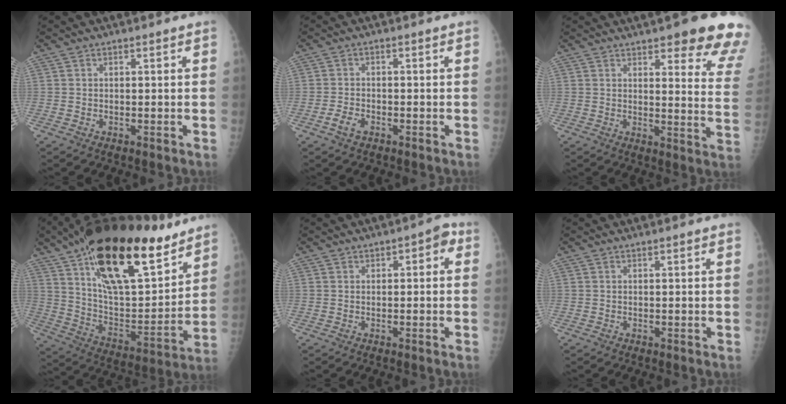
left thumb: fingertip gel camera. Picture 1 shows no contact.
{"total": 2.7, "force": [-1.6, 1.7, 1.5], "torque": [-0.023, 0.007, -0.031]}
{"total": 17.5, "force": [12.6, 4.2, 11.4], "torque": [-0.107, -0.061, 0.136]}
{"total": 29.5, "force": [18.5, 11.6, 19.9], "torque": [-0.294, -0.056, 0.308]}
{"total": 2.7, "force": [0.6, 1.8, 1.9], "torque": [-0.005, 0.011, -0.001]}
{"total": 0.6, "force": [0.5, 0.0, 0.4], "torque": [-0.007, 0.002, 0.008]}